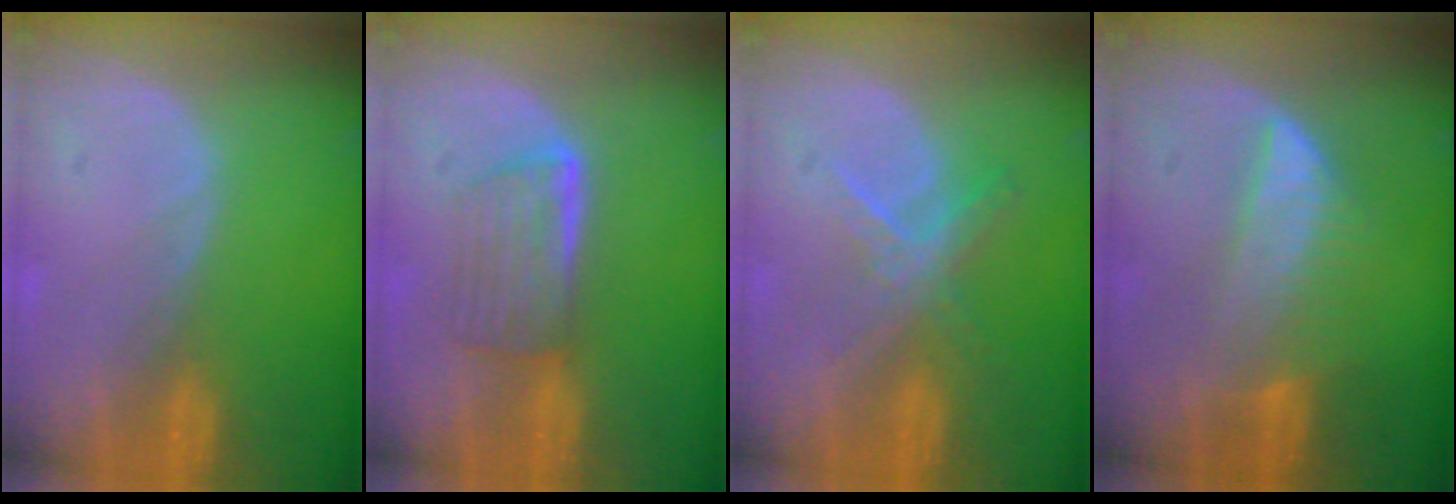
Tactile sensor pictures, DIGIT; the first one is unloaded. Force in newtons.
{"total": 5.9, "press": 5.0, "slide": 3.1}
{"total": 5.7, "press": 5.0, "slide": 2.9}
{"total": 6.5, "press": 5.9, "slide": 2.7}